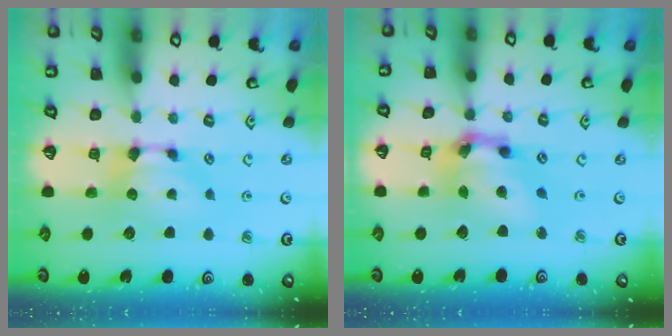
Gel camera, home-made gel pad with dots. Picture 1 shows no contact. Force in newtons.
{"total": 8.0, "press": 7.6, "slide": 2.6}